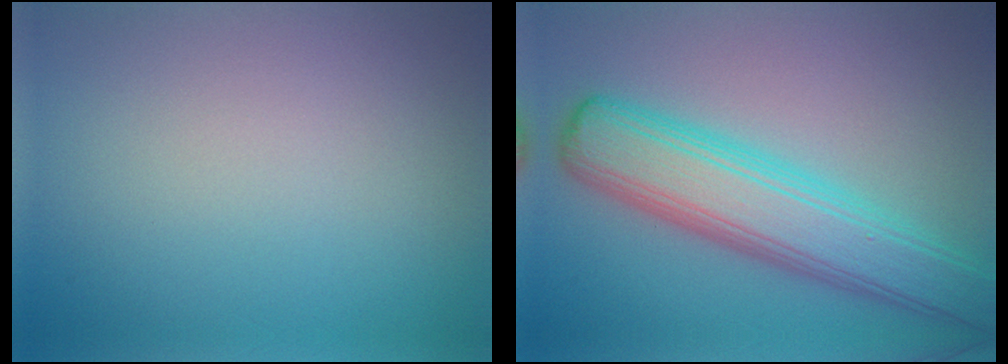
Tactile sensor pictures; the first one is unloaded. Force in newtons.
{"total": 8.0, "press": 8.0, "slide": 0.2}